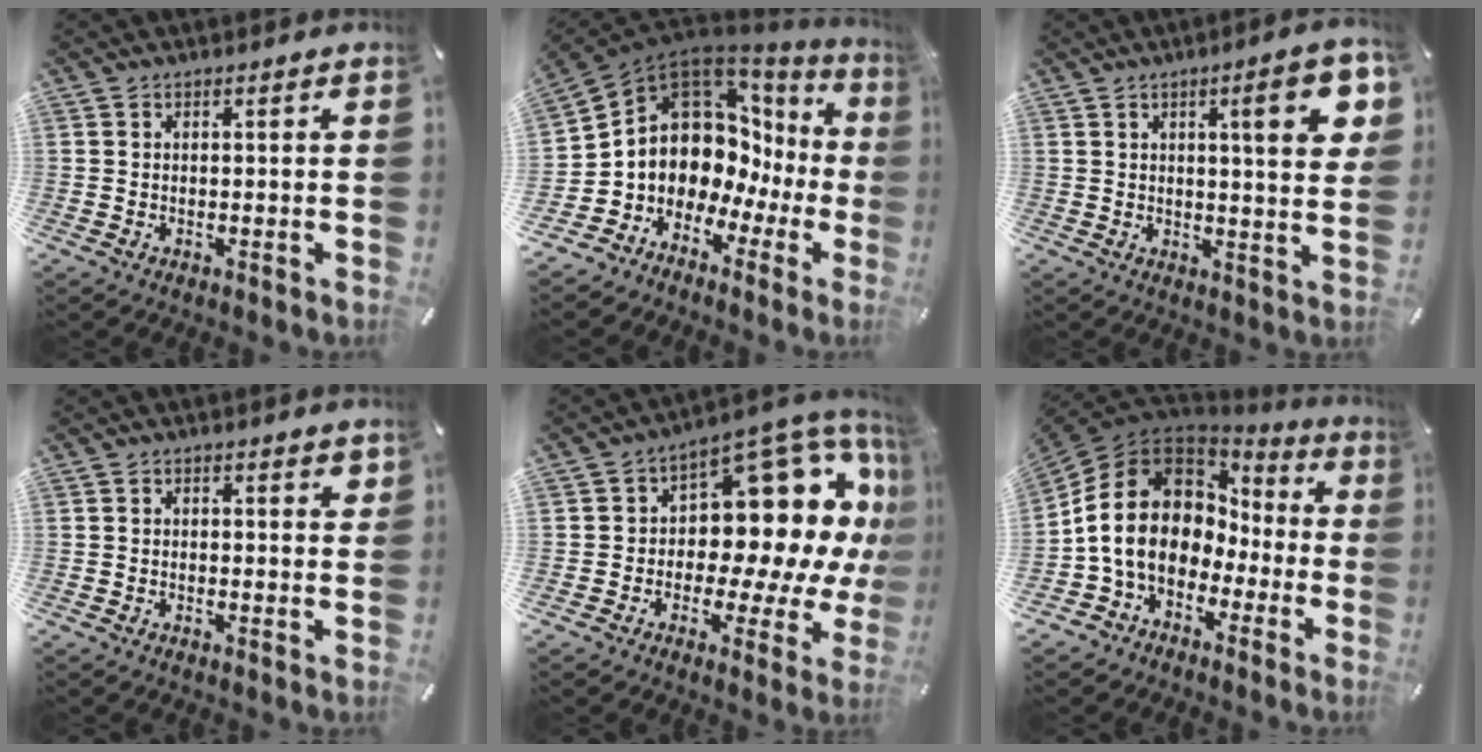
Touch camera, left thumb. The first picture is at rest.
{"total": 10.6, "force": [4.0, 8.7, 4.5], "torque": [-0.086, -0.072, 0.083]}
{"total": 12.5, "force": [4.3, 2.5, 11.4], "torque": [-0.158, -0.011, 0.061]}
{"total": 1.1, "force": [0.5, 0.6, 0.8], "torque": [-0.009, 0.001, 0.006]}
{"total": 14.9, "force": [5.8, 9.3, 10.0], "torque": [-0.112, -0.081, 0.095]}
{"total": 15.4, "force": [-0.1, 12.5, 9.0], "torque": [-0.192, -0.004, -0.010]}